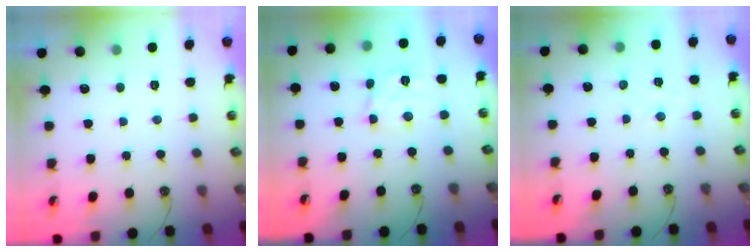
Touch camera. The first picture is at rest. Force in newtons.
{"total": 6.1, "press": 6.1, "slide": 0.3}
{"total": 2.9, "press": 2.9, "slide": 0.4}